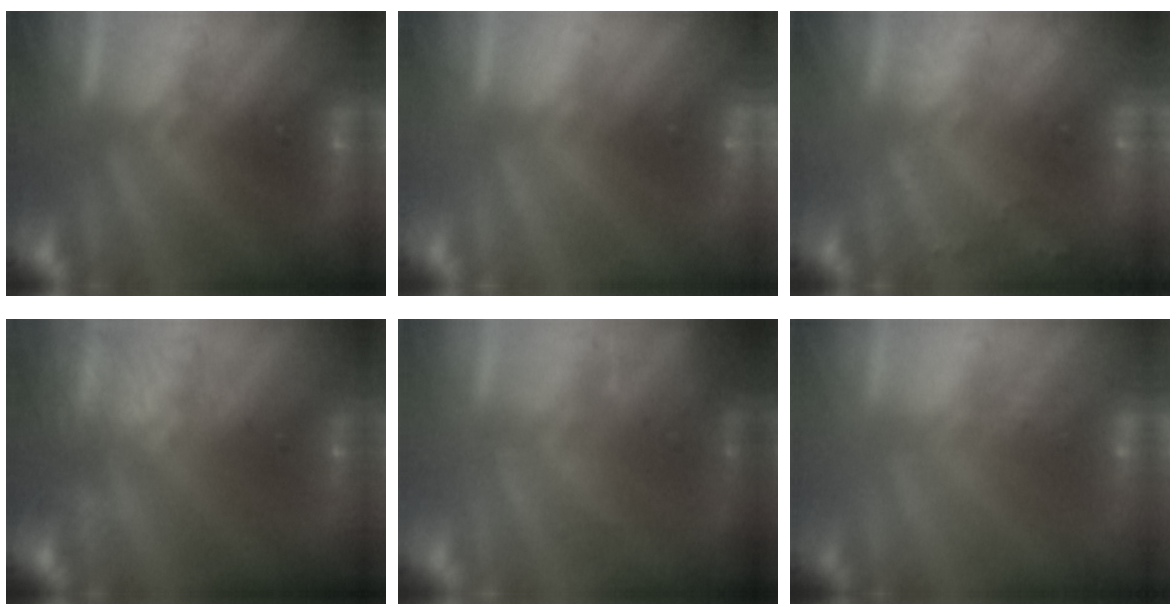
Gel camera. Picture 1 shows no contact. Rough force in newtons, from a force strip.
{"total": 2.3}
{"total": 2.1}
{"total": 9.0}
{"total": 2.7}
{"total": 2.5}